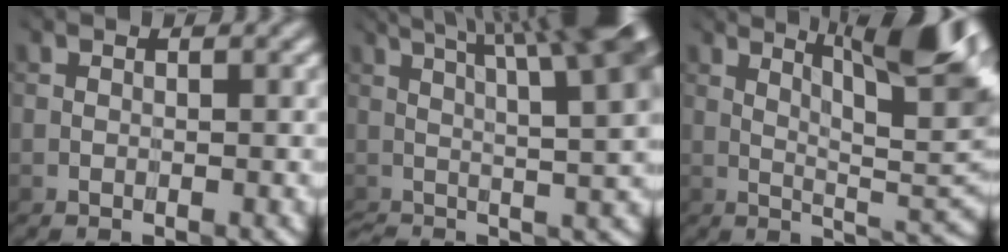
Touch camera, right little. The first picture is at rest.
{"total": 12.6, "force": [3.9, 3.4, 11.5], "torque": [-0.127, 0.030, 0.054]}
{"total": 10.7, "force": [4.5, 2.5, 9.4], "torque": [-0.120, 0.008, 0.070]}